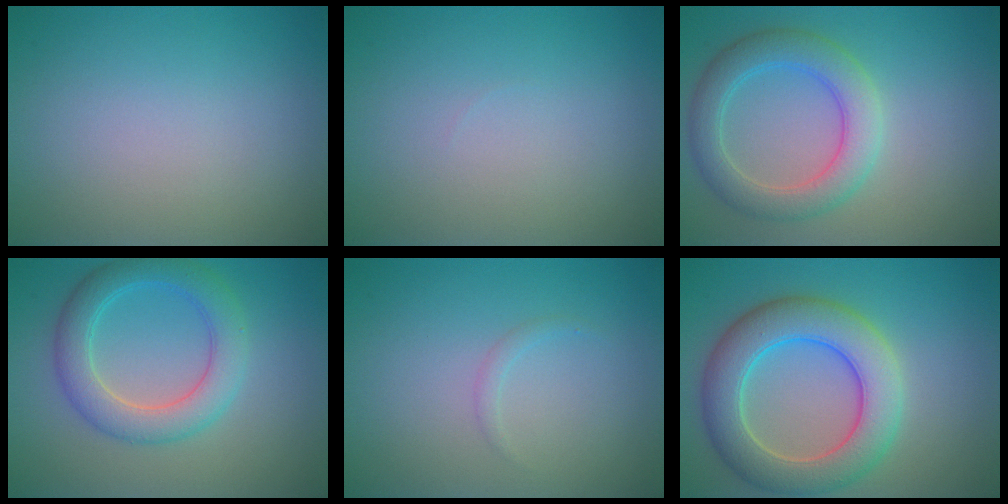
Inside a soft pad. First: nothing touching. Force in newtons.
{"total": 0.5, "press": 0.5, "slide": 0.0}
{"total": 4.8, "press": 4.8, "slide": 0.2}
{"total": 4.7, "press": 4.7, "slide": 0.2}
{"total": 0.7, "press": 0.7, "slide": 0.1}
{"total": 7.4, "press": 7.4, "slide": 0.5}